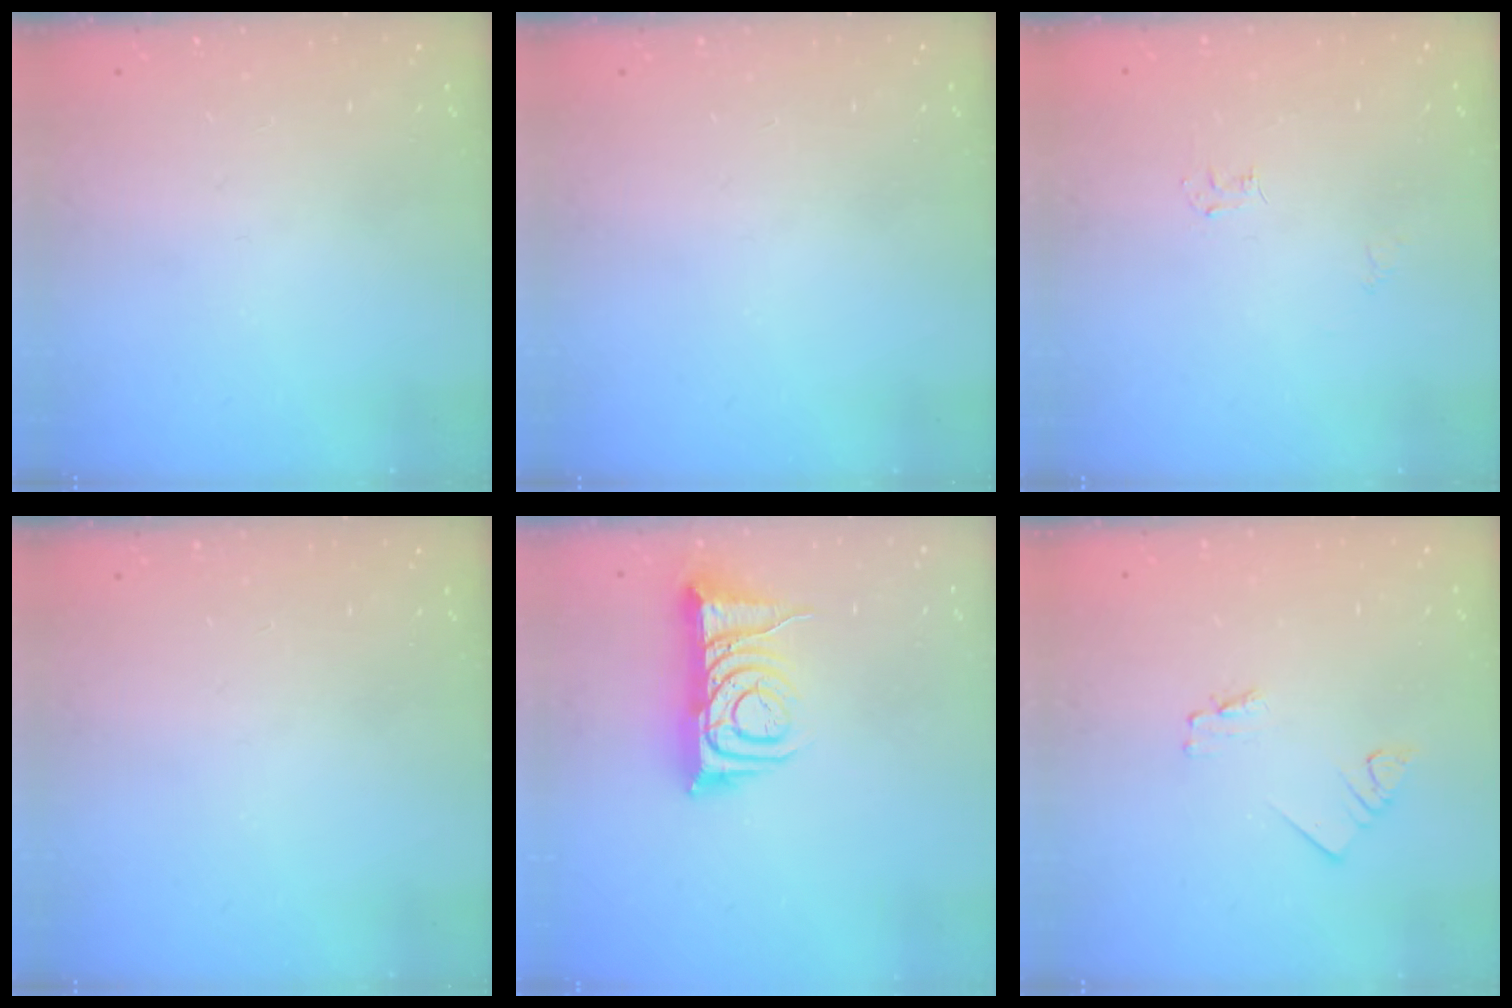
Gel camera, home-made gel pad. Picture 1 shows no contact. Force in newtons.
{"total": 0.0}
{"total": 2.7, "press": 2.7, "slide": 0.4}
{"total": 0.0}
{"total": 9.0, "press": 9.0, "slide": 1.2}
{"total": 1.9, "press": 1.9, "slide": 0.2}